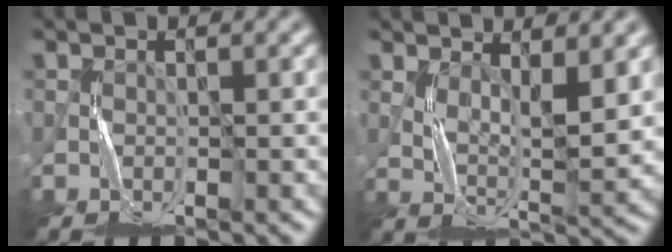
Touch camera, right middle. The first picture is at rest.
{"total": 4.6, "force": [2.0, 1.3, 3.9], "torque": [-0.081, -0.008, 0.040]}